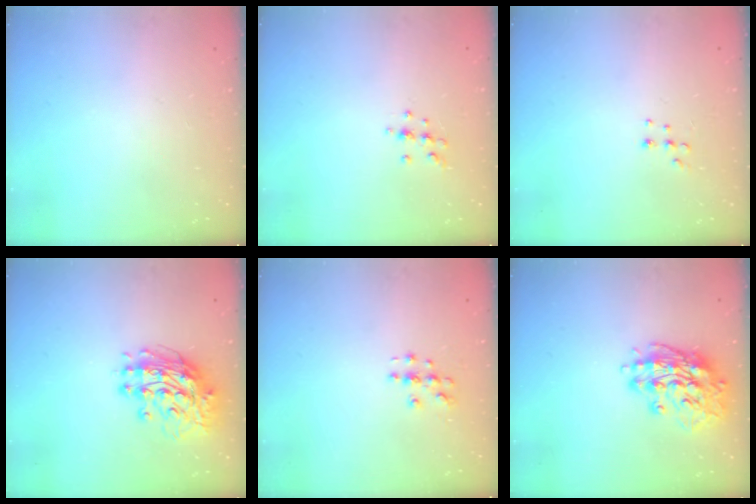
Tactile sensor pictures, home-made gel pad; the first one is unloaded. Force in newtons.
{"total": 7.0, "press": 7.0, "slide": 0.6}
{"total": 5.5, "press": 5.4, "slide": 1.0}
{"total": 12.2, "press": 12.1, "slide": 1.3}
{"total": 3.9, "press": 3.9, "slide": 0.5}
{"total": 15.4, "press": 15.2, "slide": 2.6}